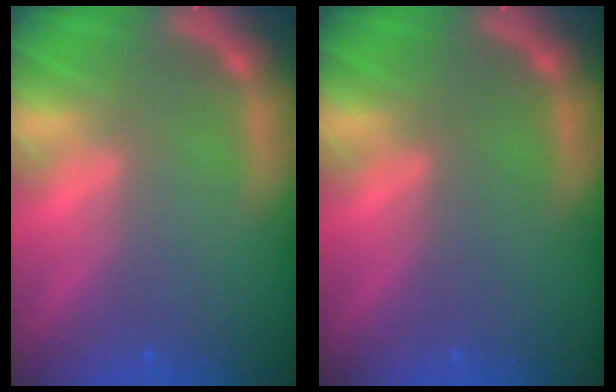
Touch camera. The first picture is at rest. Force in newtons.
{"total": 0.0}